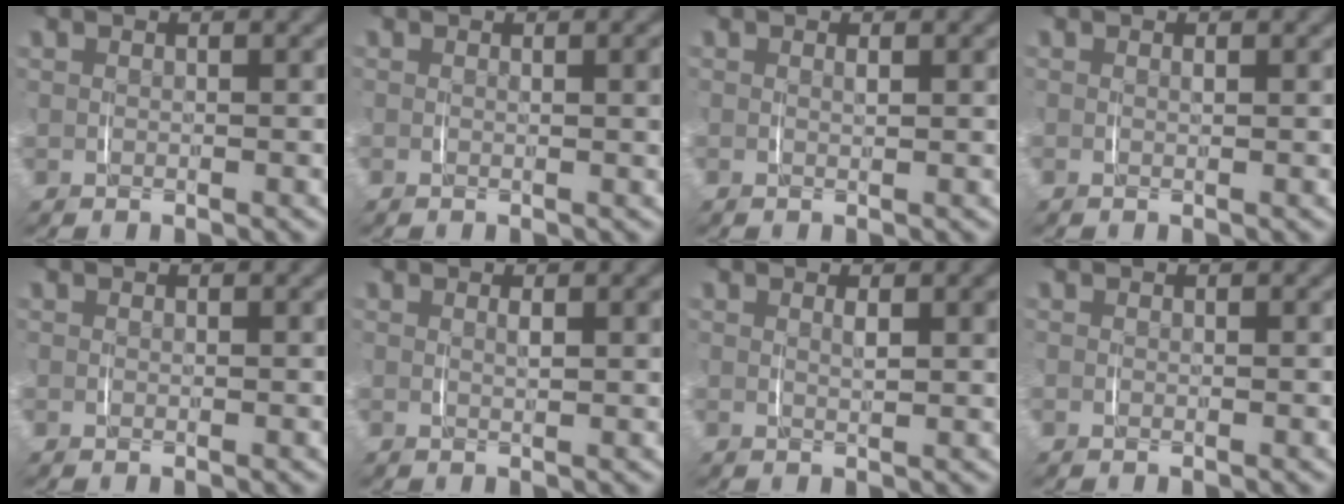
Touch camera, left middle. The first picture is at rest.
{"total": 0.8, "force": [0.1, -0.2, 0.7], "torque": [-0.004, -0.001, 0.000]}
{"total": 0.5, "force": [0.1, -0.2, 0.5], "torque": [-0.005, -0.003, 0.002]}
{"total": 0.0}
{"total": 0.0}
{"total": 0.9, "force": [0.2, -0.1, 0.9], "torque": [-0.013, -0.004, 0.004]}
{"total": 1.2, "force": [0.4, 0.0, 1.2], "torque": [-0.017, -0.005, 0.007]}
{"total": 0.0}